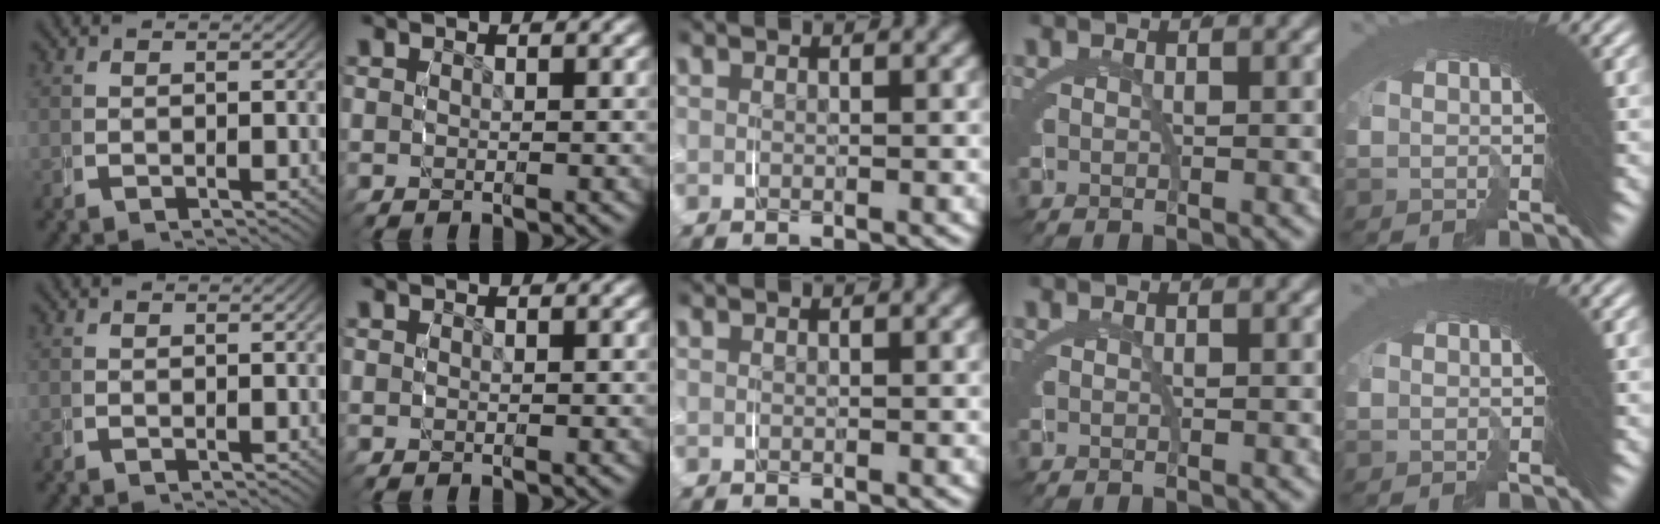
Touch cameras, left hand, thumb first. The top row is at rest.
{}